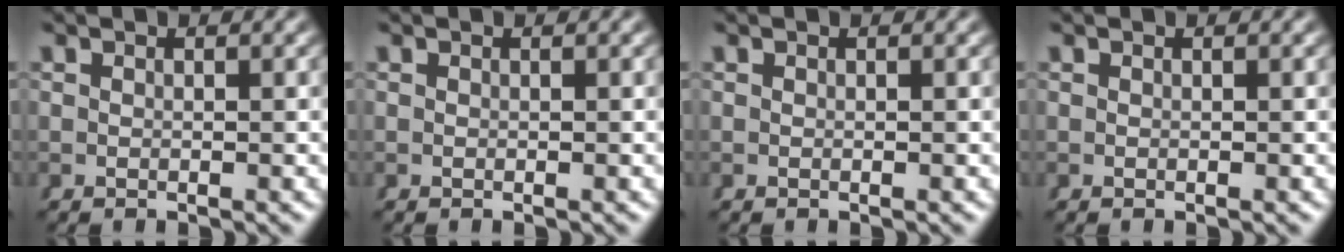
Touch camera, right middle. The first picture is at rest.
{"total": 0.0}
{"total": 0.0}
{"total": 0.0}